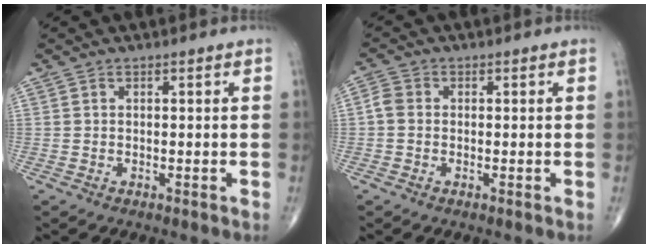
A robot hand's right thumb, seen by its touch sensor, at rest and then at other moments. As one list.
[{"total": 2.5, "force": [-0.2, 2.0, 1.4], "torque": [-0.024, 0.006, -0.012]}]